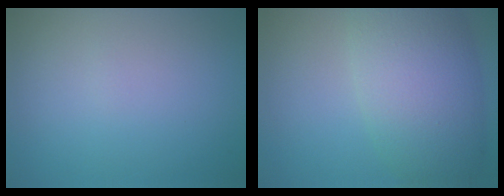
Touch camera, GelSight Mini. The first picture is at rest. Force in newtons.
{"total": 8.5, "press": 8.5, "slide": 0.3}